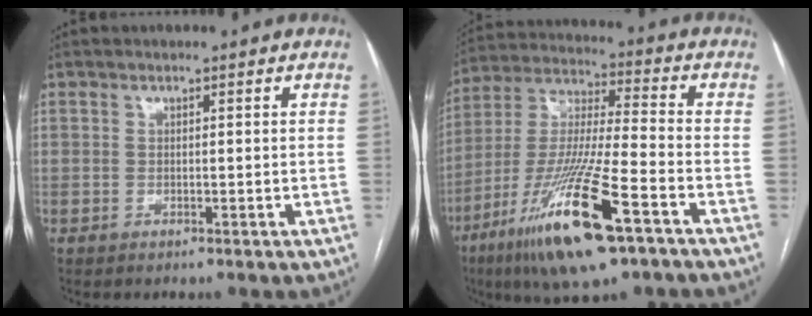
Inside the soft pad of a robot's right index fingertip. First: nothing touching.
{"total": 19.8, "force": [-10.4, 2.0, 16.7], "torque": [-0.347, -0.043, -0.188]}